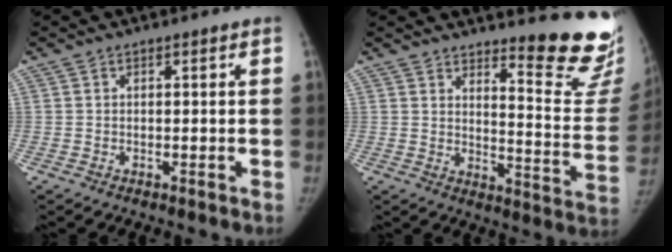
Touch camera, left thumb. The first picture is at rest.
{"total": 16.8, "force": [14.2, 2.6, 8.6], "torque": [-0.074, -0.168, 0.173]}